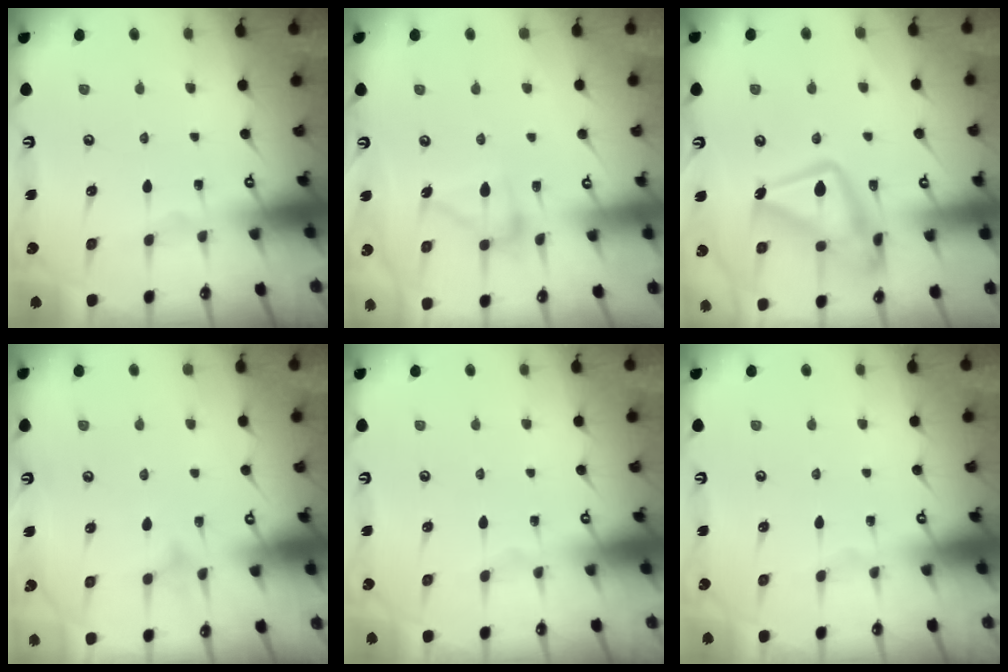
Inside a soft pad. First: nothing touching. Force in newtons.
{"total": 12.9, "press": 12.9, "slide": 0.7}
{"total": 18.3, "press": 18.2, "slide": 1.3}
{"total": 8.1, "press": 8.1, "slide": 0.6}
{"total": 0.0}
{"total": 0.0}